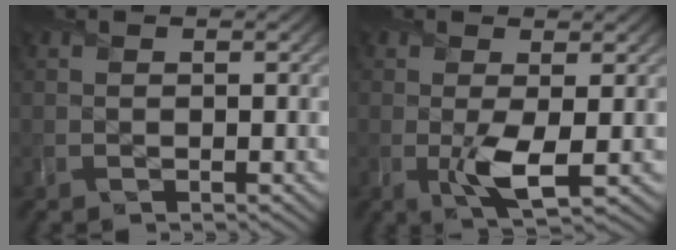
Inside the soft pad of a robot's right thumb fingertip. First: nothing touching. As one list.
[{"total": 4.1, "force": [-0.4, 1.2, 3.9], "torque": [-0.081, -0.009, -0.009]}]